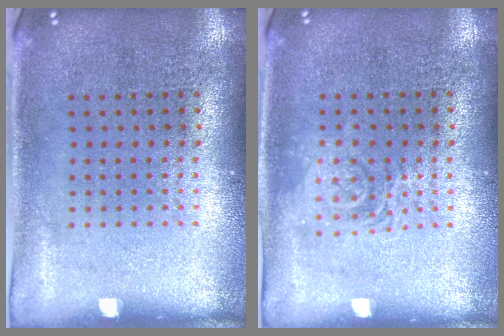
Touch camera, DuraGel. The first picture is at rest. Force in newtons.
{"total": 1.1, "press": 1.1, "slide": 0.2}